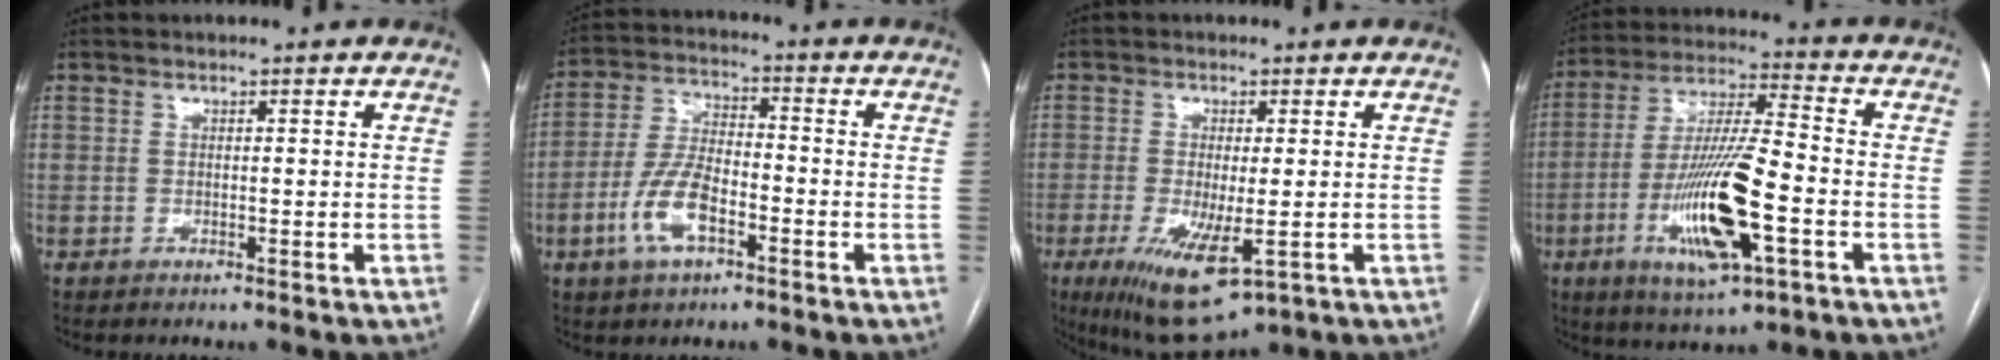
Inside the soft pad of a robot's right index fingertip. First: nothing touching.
{"total": 9.3, "force": [-4.0, 3.7, 7.6], "torque": [-0.168, 0.004, -0.076]}
{"total": 10.4, "force": [-3.9, 3.0, 9.2], "torque": [-0.164, -0.028, -0.050]}
{"total": 16.3, "force": [-5.4, 2.3, 15.2], "torque": [-0.301, -0.013, -0.093]}